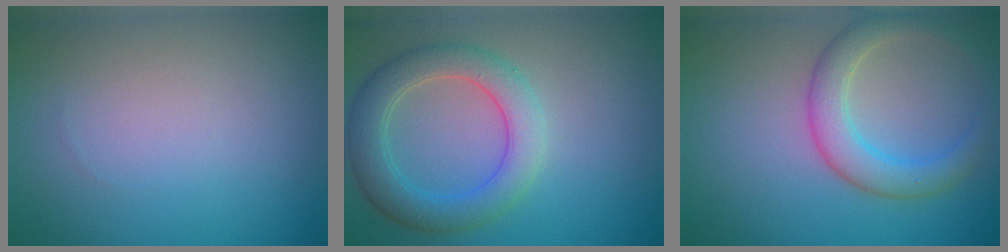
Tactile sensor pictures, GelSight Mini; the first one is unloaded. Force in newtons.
{"total": 5.0, "press": 5.0, "slide": 0.4}
{"total": 4.0, "press": 4.0, "slide": 0.4}